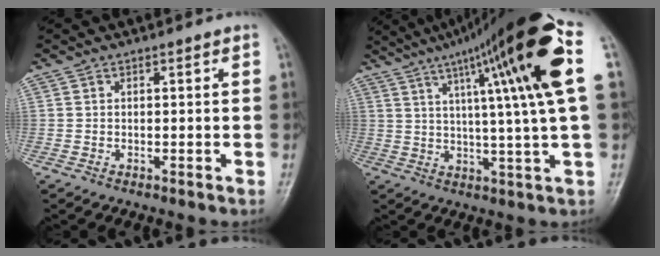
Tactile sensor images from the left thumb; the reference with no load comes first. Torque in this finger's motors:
{"motor_torque": [0.56, 0.82, 2.02, -0.75, 0.45]}